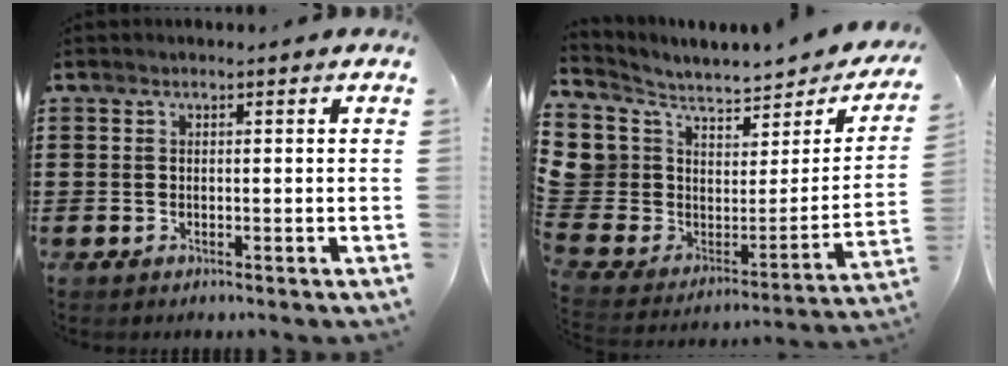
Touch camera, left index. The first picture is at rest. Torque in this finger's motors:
{"motor_torque": [1.09, -1.04, 0.65, 0.10]}